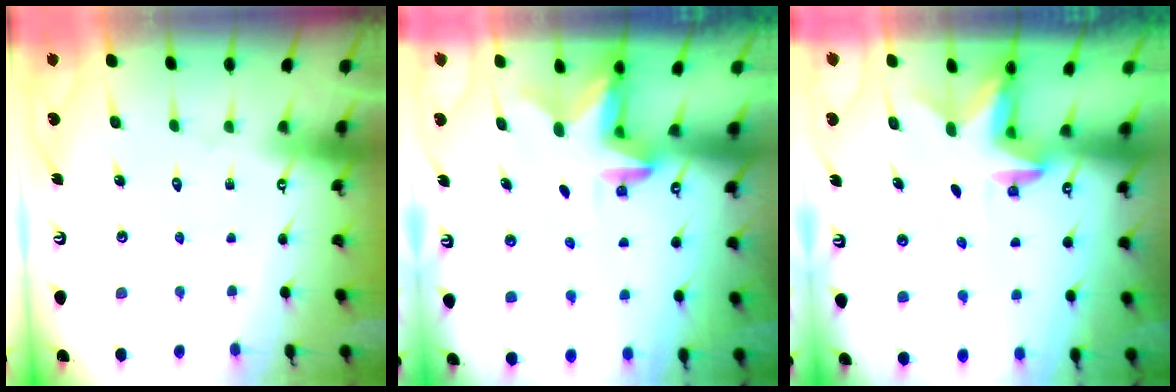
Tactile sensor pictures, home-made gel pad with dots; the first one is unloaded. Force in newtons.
{"total": 2.9, "press": 2.8, "slide": 0.5}
{"total": 2.4, "press": 2.3, "slide": 0.4}